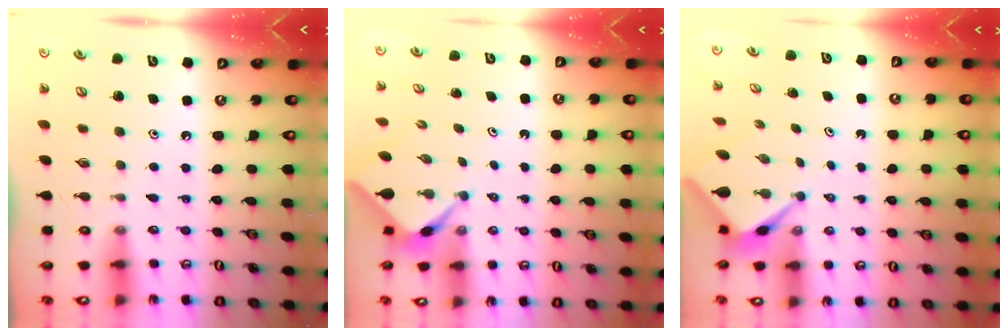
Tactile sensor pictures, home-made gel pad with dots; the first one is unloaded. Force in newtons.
{"total": 2.3, "press": 2.3, "slide": 0.3}
{"total": 2.5, "press": 2.5, "slide": 0.2}